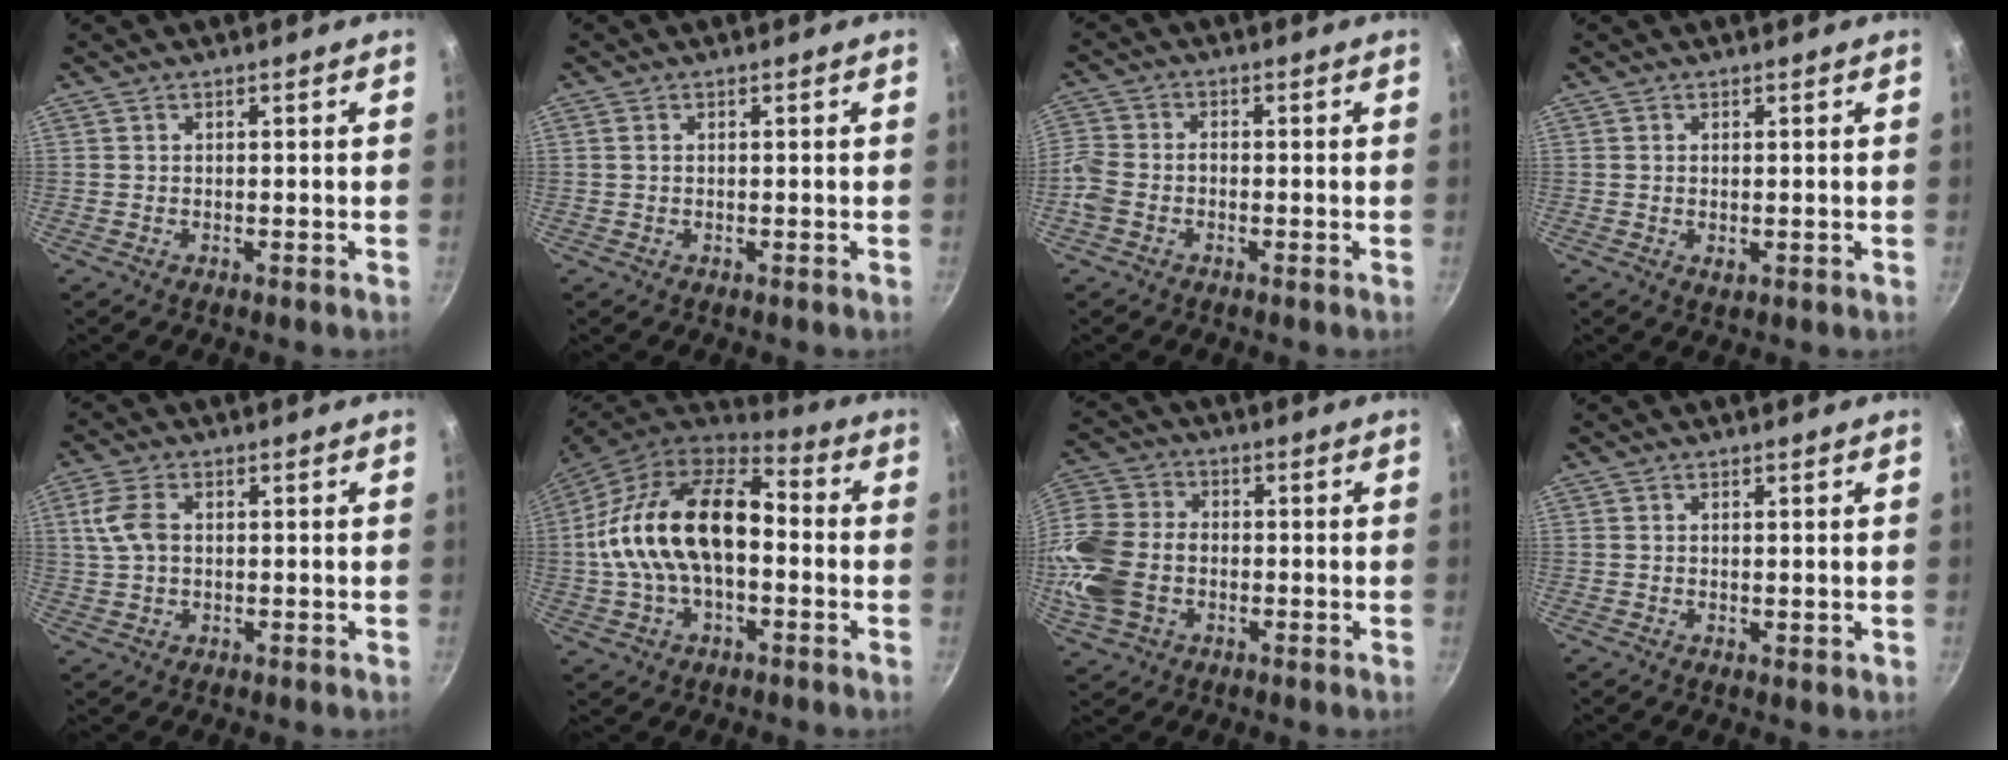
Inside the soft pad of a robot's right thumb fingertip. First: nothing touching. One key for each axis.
{"total": 0.9, "fx": 0.2, "fy": 0.6, "fz": 0.6, "tx": -0.012, "ty": 0.002, "tz": 0.003}
{"total": 5.7, "fx": -2.4, "fy": 4.2, "fz": 3.1, "tx": -0.074, "ty": 0.017, "tz": -0.064}
{"total": 1.3, "fx": 0.1, "fy": 0.8, "fz": 1.1, "tx": -0.018, "ty": -0.003, "tz": 0.002}
{"total": 6.2, "fx": 1.0, "fy": 4.0, "fz": 4.6, "tx": -0.099, "ty": 0.007, "tz": 0.018}
{"total": 22.3, "fx": -0.6, "fy": 13.2, "fz": 18.0, "tx": -0.319, "ty": 0.042, "tz": -0.023}
{"total": 17.5, "fx": -2.8, "fy": 13.2, "fz": 11.1, "tx": -0.249, "ty": 0.030, "tz": -0.060}
{"total": 0.6, "fx": 0.3, "fy": 0.3, "fz": 0.4, "tx": -0.005, "ty": -0.004, "tz": 0.003}